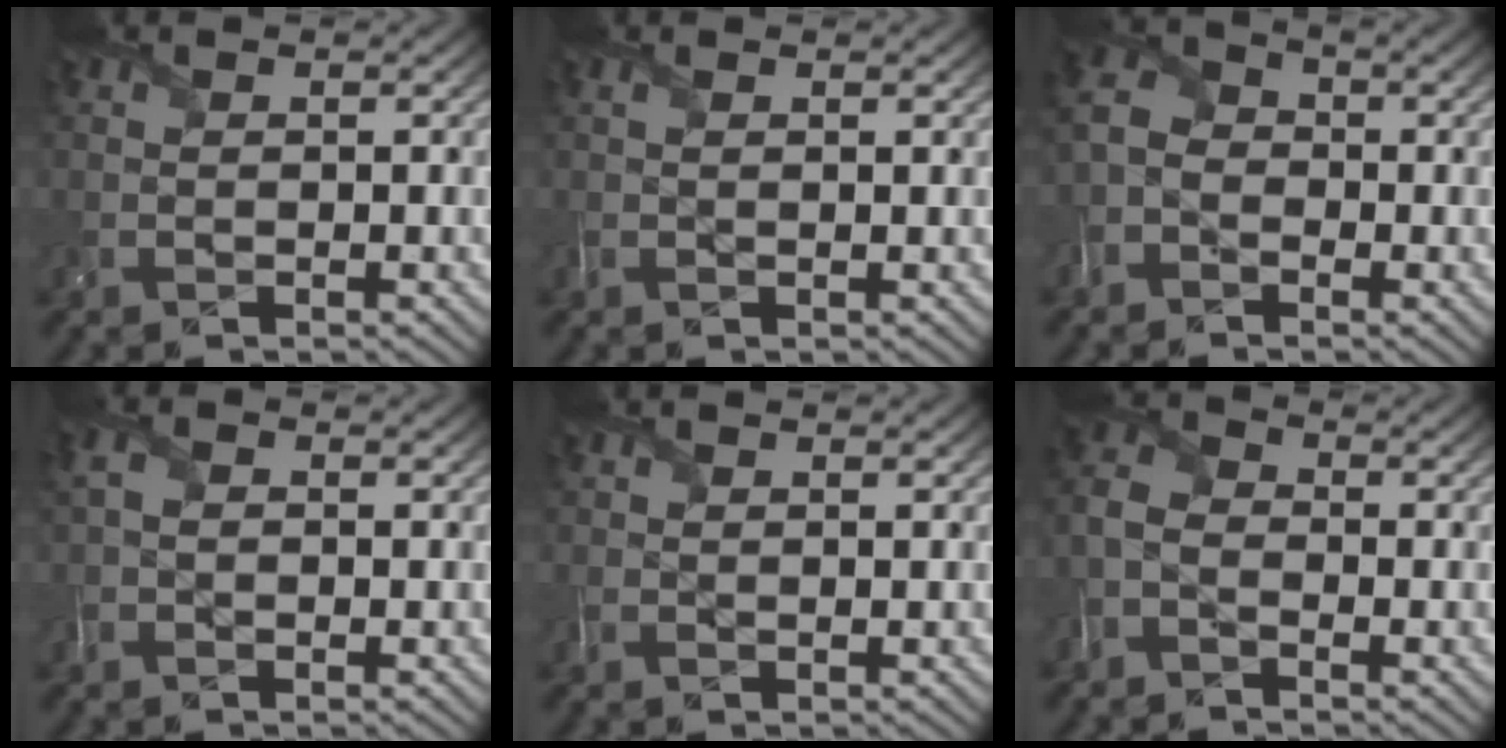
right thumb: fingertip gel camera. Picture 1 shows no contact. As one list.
[{"total": 1.2, "force": [0.5, 0.4, 1.0], "torque": [-0.030, 0.002, 0.010]}, {"total": 4.0, "force": [-2.2, 2.9, 1.8], "torque": [-0.053, -0.001, -0.058]}, {"total": 3.0, "force": [0.5, 2.1, 2.1], "torque": [-0.057, 0.002, 0.004]}, {"total": 1.5, "force": [1.1, 0.7, 0.7], "torque": [-0.023, 0.004, 0.021]}, {"total": 3.8, "force": [-2.1, 2.5, 2.0], "torque": [-0.060, -0.001, -0.061]}]